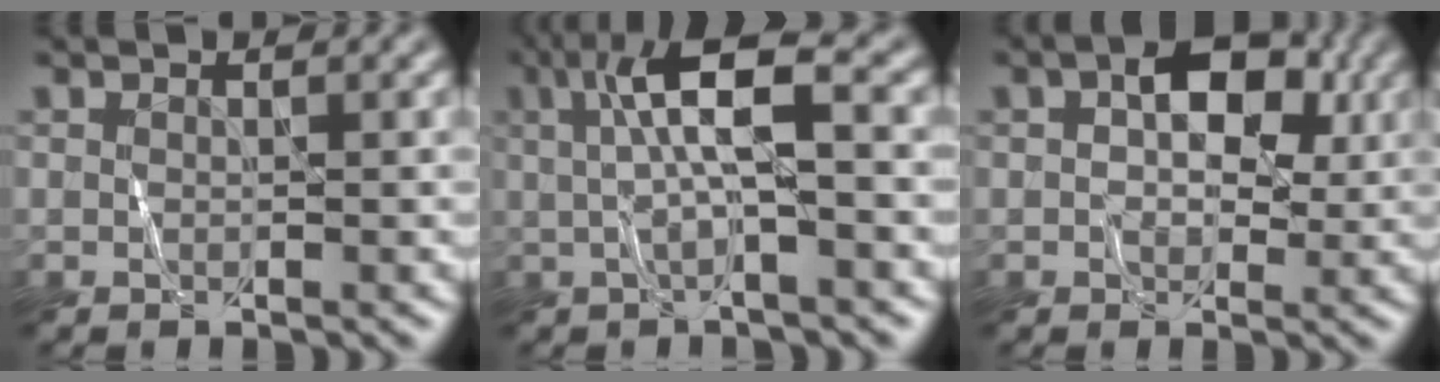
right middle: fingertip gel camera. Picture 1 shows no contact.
{"total": 5.9, "force": [0.9, 1.1, 5.7], "torque": [-0.103, 0.016, 0.011]}
{"total": 5.4, "force": [0.8, 3.4, 4.0], "torque": [-0.054, 0.005, 0.007]}